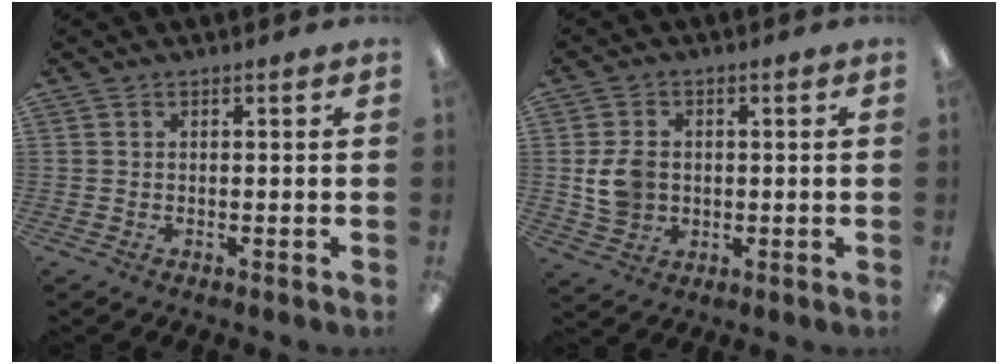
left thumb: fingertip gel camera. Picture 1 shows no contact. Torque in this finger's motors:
{"motor_torque": [-0.39, 0.64, 0.64, -0.76, 0.05]}